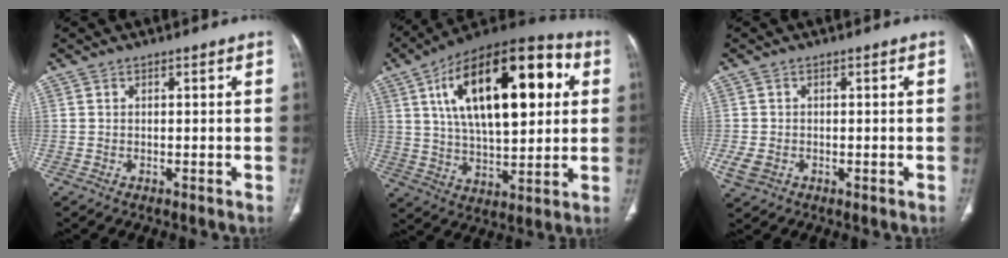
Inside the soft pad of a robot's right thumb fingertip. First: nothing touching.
{"total": 27.7, "force": [7.8, 12.6, 23.4], "torque": [-0.358, 0.010, 0.119]}
{"total": 3.3, "force": [-0.8, 2.6, 1.9], "torque": [-0.043, 0.000, -0.010]}